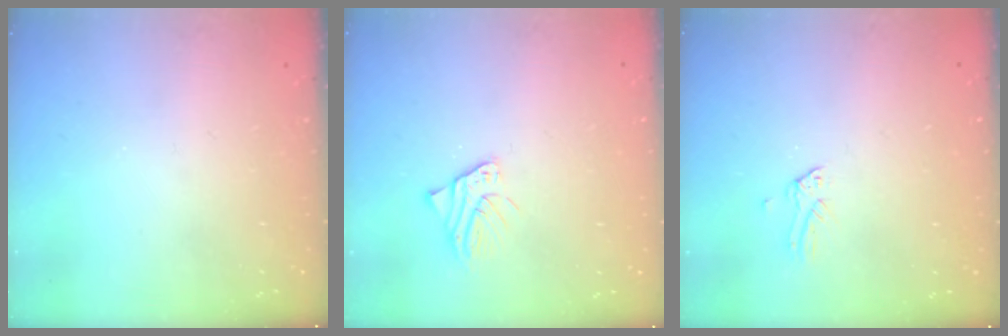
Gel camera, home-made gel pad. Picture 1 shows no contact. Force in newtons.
{"total": 2.8, "press": 2.8, "slide": 0.2}
{"total": 0.0}